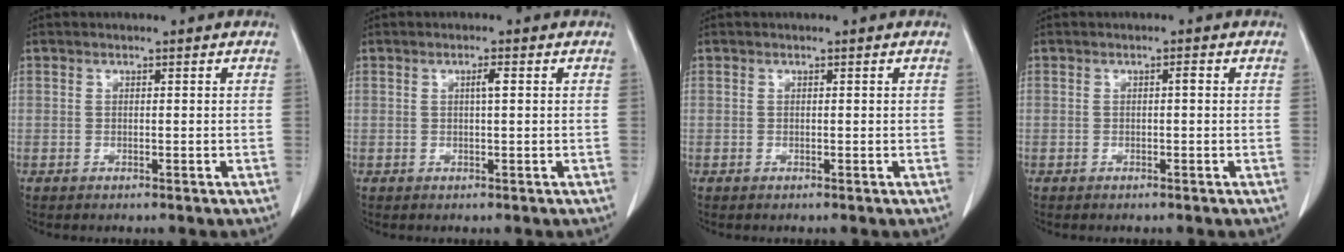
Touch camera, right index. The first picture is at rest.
{"total": 1.4, "force": [0.3, 0.0, 1.4], "torque": [-0.027, 0.002, 0.004]}
{"total": 0.0}
{"total": 0.7, "force": [0.0, 0.1, 0.7], "torque": [-0.009, 0.002, 0.000]}